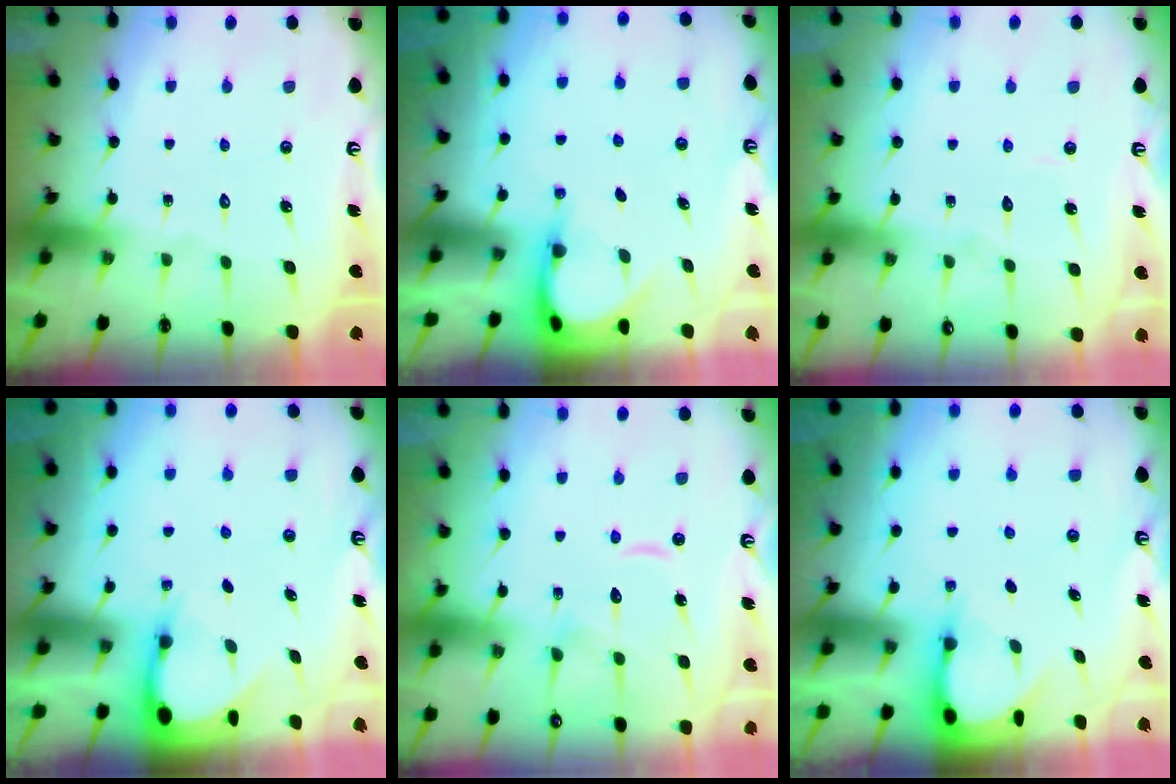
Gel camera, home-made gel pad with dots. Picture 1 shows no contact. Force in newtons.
{"total": 3.8, "press": 3.8, "slide": 0.3}
{"total": 2.7, "press": 2.7, "slide": 0.2}
{"total": 3.4, "press": 3.4, "slide": 0.2}
{"total": 11.5, "press": 11.5, "slide": 1.2}
{"total": 3.2, "press": 3.2, "slide": 0.3}